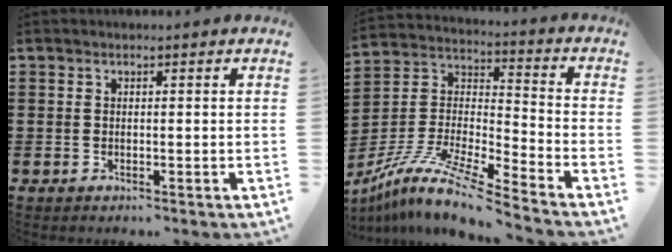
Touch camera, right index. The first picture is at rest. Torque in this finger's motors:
{"motor_torque": [0.85, 1.29, -1.02, -0.21]}